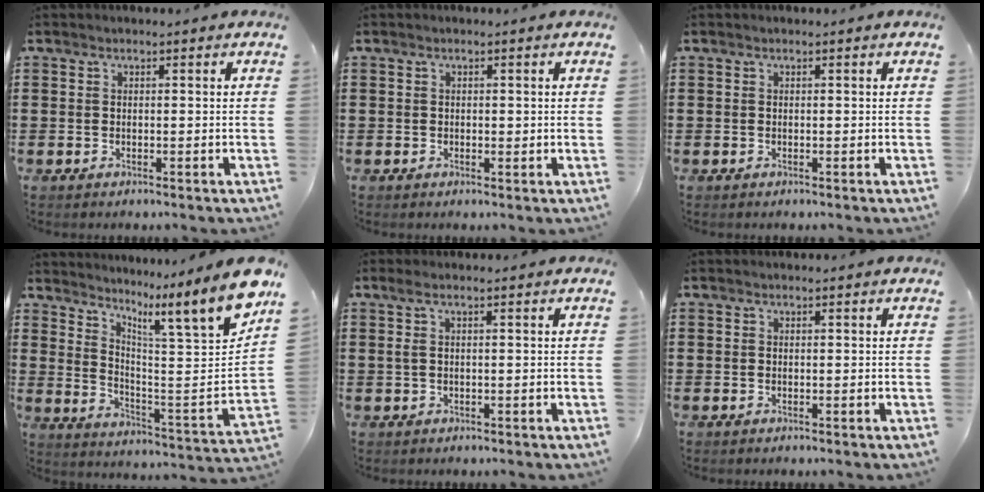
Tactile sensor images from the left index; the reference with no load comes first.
{"total": 0.6, "force": [0.2, 0.4, 0.4], "torque": [-0.008, 0.005, 0.004]}
{"total": 0.0}
{"total": 9.5, "force": [7.2, -0.9, 6.1], "torque": [-0.095, -0.093, 0.100]}
{"total": 1.7, "force": [0.1, 0.2, 1.7], "torque": [-0.032, -0.002, 0.002]}
{"total": 0.0}